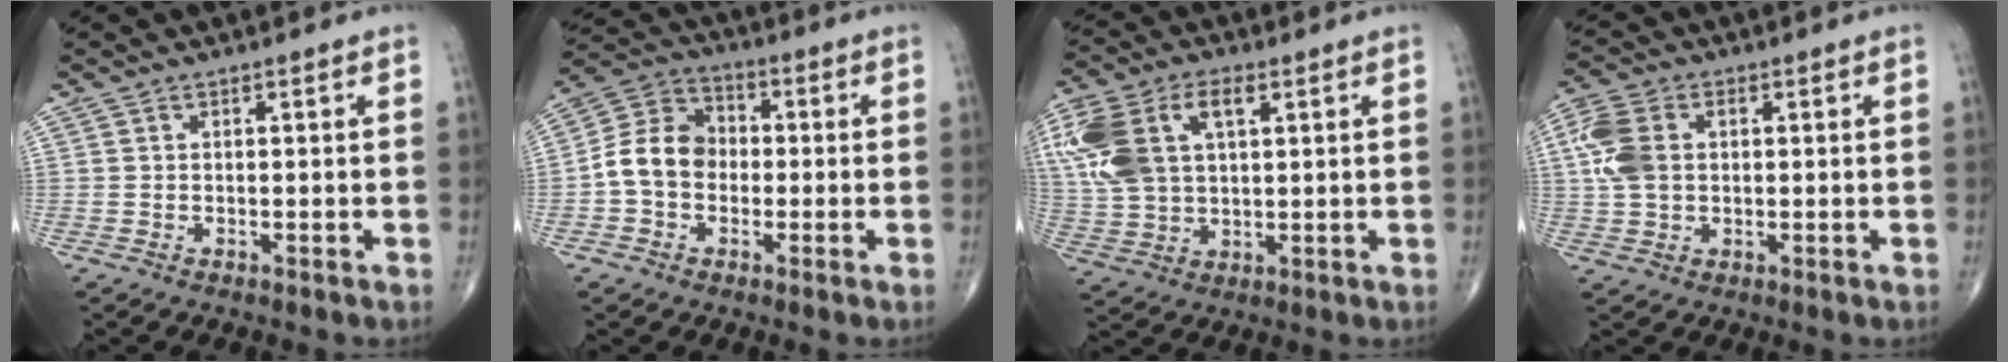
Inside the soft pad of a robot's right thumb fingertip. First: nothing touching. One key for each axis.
{"total": 9.7, "fx": -1.2, "fy": 7.8, "fz": 5.6, "tx": -0.091, "ty": 0.037, "tz": -0.038}
{"total": 16.6, "fx": 5.0, "fy": 9.7, "fz": 12.5, "tx": -0.276, "ty": 0.012, "tz": 0.095}
{"total": 8.4, "fx": 1.2, "fy": 5.8, "fz": 5.9, "tx": -0.136, "ty": 0.013, "tz": 0.023}